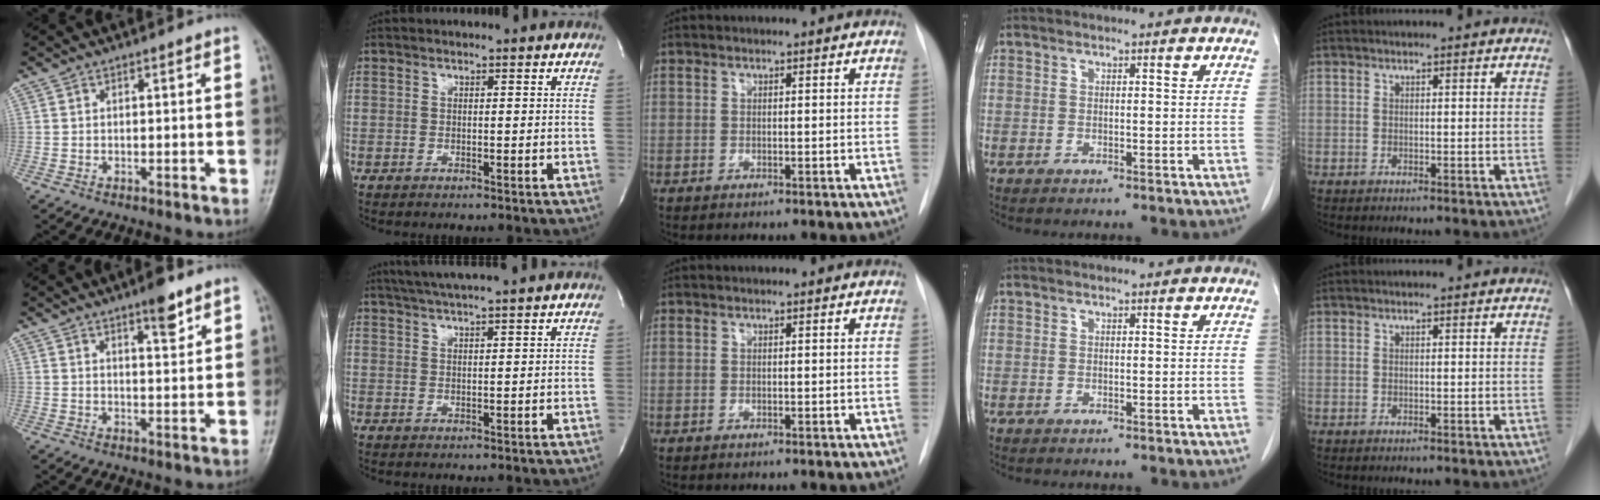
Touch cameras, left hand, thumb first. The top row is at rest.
{"thumb": {"total": 5.2, "force": [3.5, 1.2, 3.6], "torque": [-0.045, -0.024, 0.051]}, "index": {"total": 6.5, "force": [5.4, -1.0, 3.5], "torque": [-0.059, 0.019, 0.083]}}